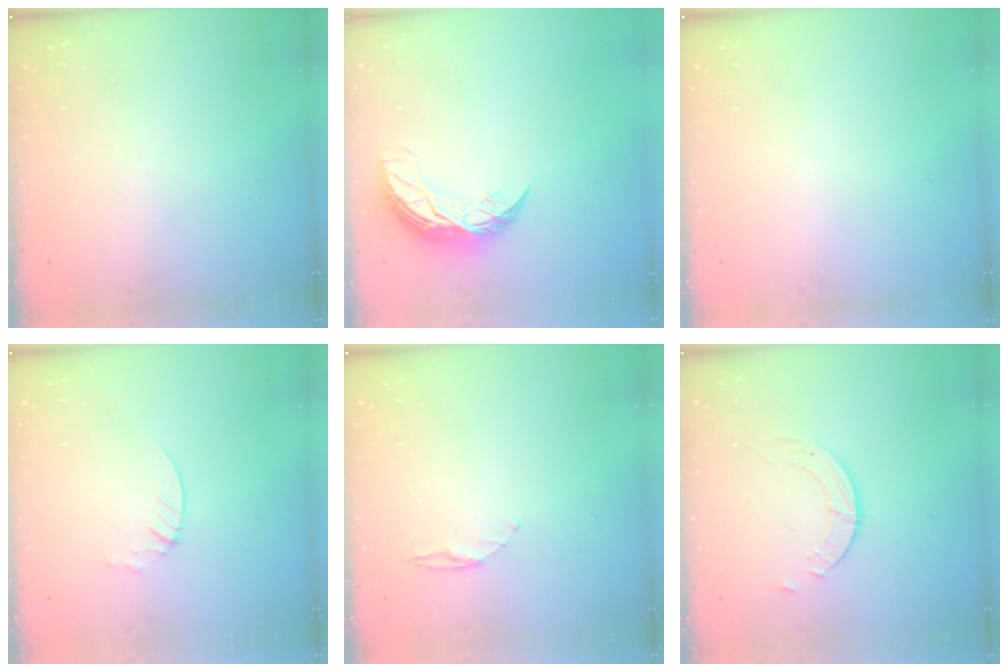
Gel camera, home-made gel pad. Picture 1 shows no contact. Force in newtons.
{"total": 9.7, "press": 9.7, "slide": 0.5}
{"total": 0.0}
{"total": 1.9, "press": 1.9, "slide": 0.2}
{"total": 4.5, "press": 4.4, "slide": 0.4}
{"total": 1.8, "press": 1.8, "slide": 0.2}